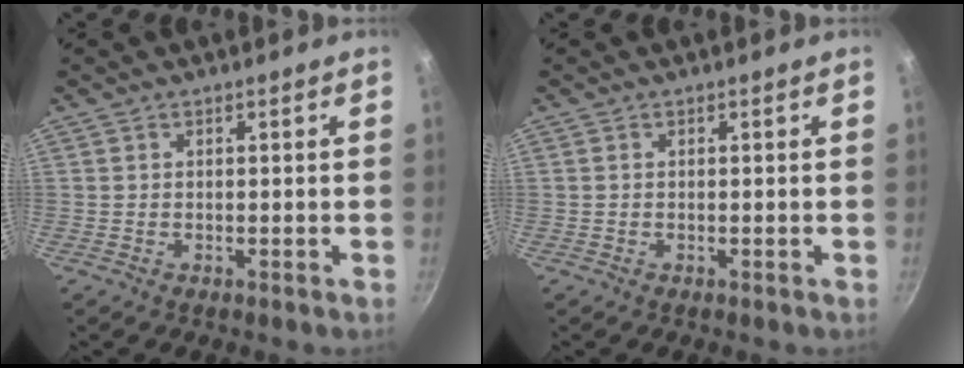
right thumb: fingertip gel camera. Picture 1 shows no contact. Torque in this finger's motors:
{"motor_torque": [0.48, -0.24, -0.54, 0.50, 0.01]}